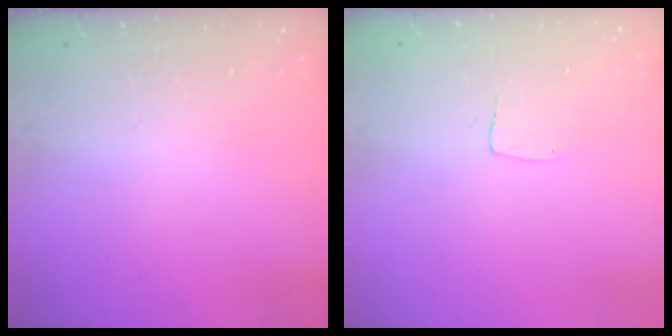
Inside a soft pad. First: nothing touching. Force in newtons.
{"total": 3.3, "press": 3.3, "slide": 0.1}